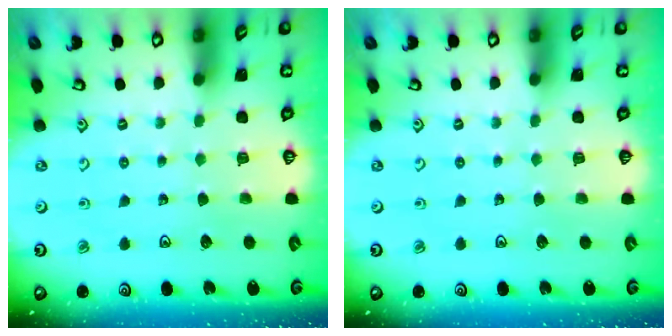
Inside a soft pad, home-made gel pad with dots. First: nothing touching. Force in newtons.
{"total": 0.0}